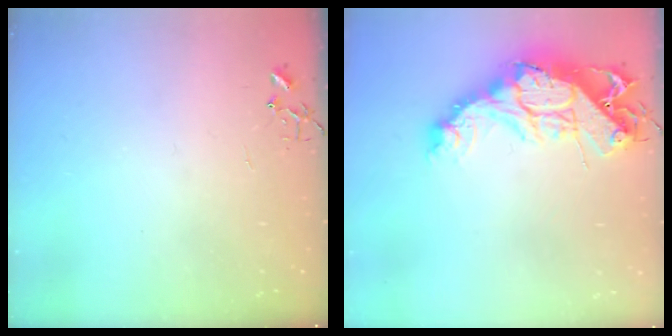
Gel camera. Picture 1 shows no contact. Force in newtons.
{"total": 18.5, "press": 18.4, "slide": 2.0}